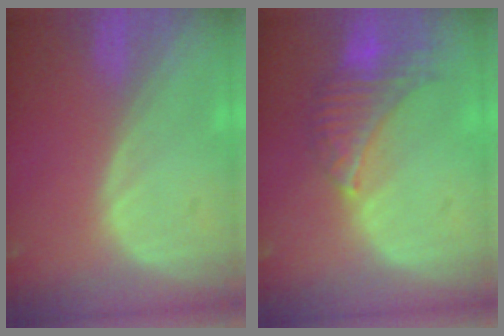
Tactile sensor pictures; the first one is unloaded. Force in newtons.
{"total": 8.0, "press": 7.1, "slide": 3.8}